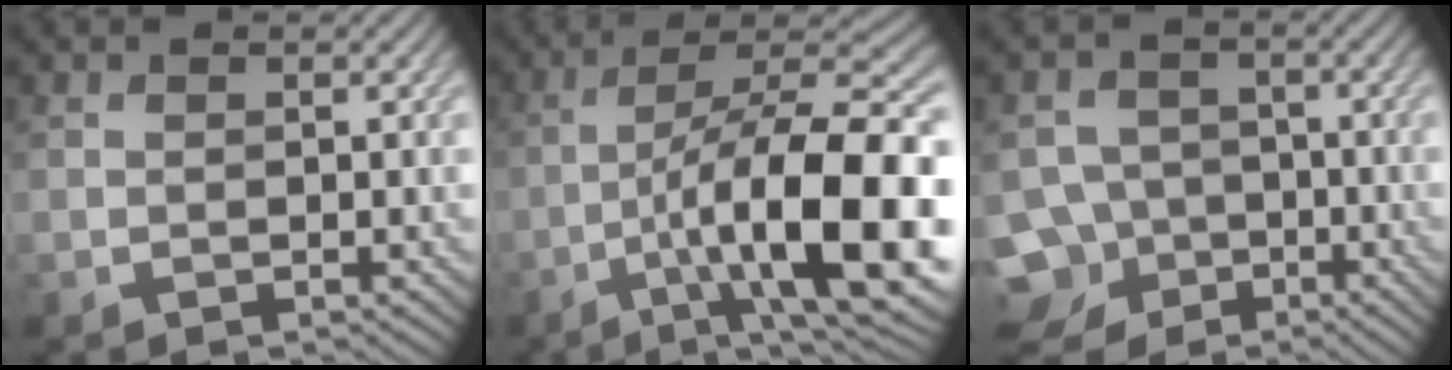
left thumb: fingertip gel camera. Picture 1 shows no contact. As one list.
[{"total": 17.4, "force": [-4.8, 5.4, 15.9], "torque": [-0.229, -0.001, -0.065]}, {"total": 10.2, "force": [-5.4, 8.2, 2.5], "torque": [-0.067, -0.031, -0.109]}]